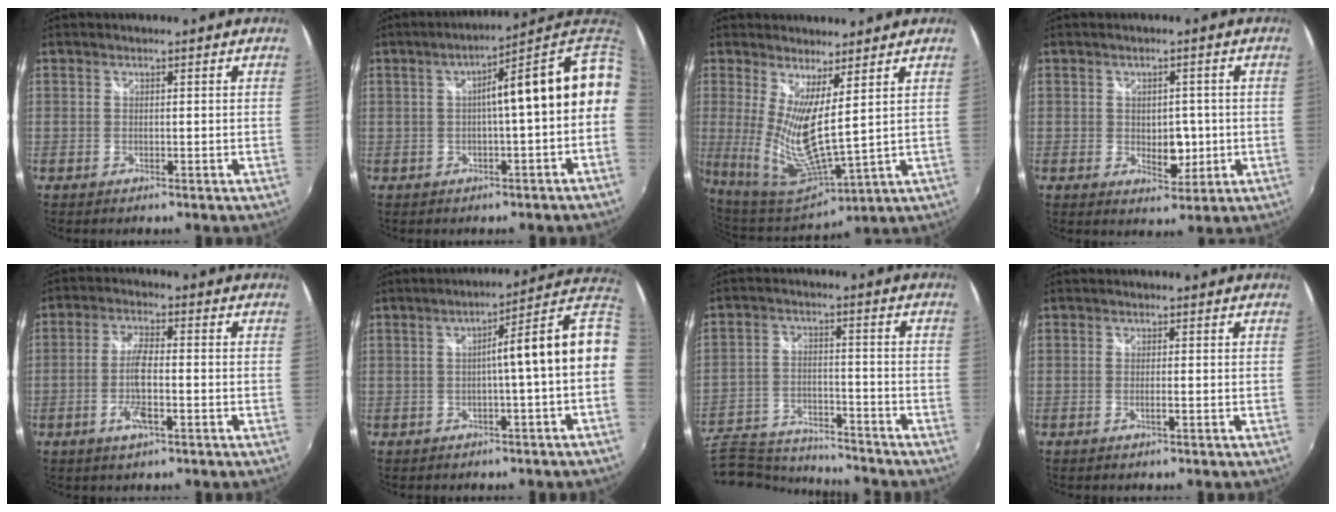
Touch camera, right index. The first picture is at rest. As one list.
[{"total": 12.4, "force": [0.8, 0.7, 12.3], "torque": [-0.149, 0.020, 0.013]}, {"total": 12.3, "force": [4.0, 3.1, 11.2], "torque": [-0.222, -0.025, 0.083]}, {"total": 5.0, "force": [-0.6, 3.4, 3.5], "torque": [-0.053, -0.009, -0.004]}, {"total": 6.3, "force": [-2.3, 1.3, 5.7], "torque": [-0.117, -0.003, -0.044]}, {"total": 10.6, "force": [-0.6, -0.7, 10.5], "torque": [-0.123, 0.021, -0.003]}, {"total": 17.4, "force": [-15.4, 5.3, 6.1], "torque": [-0.147, -0.014, -0.242]}, {"total": 0.9, "force": [-0.4, -0.2, 0.8], "torque": [-0.015, -0.002, -0.008]}]